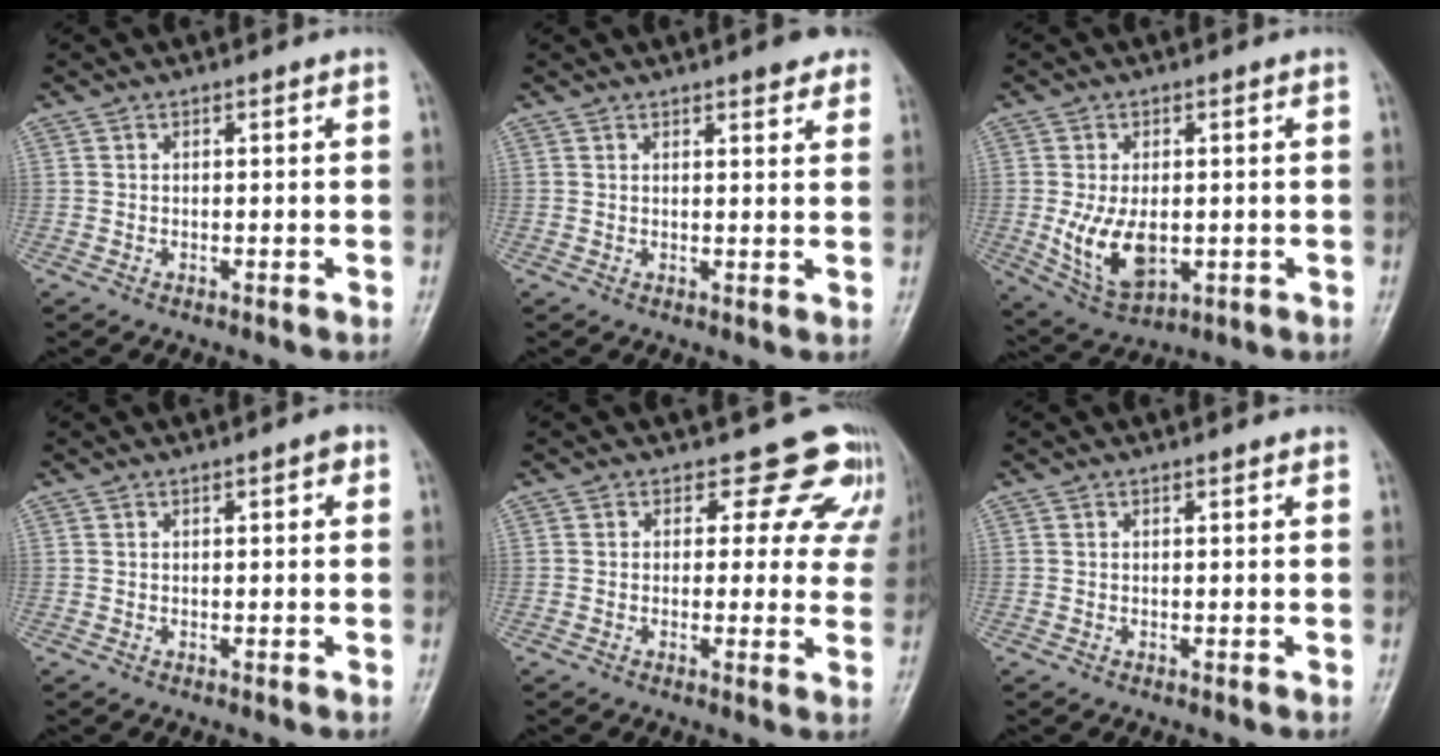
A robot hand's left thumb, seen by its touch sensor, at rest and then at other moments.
{"total": 4.4, "force": [3.3, 1.1, 2.7], "torque": [-0.018, -0.010, 0.036]}
{"total": 9.5, "force": [-0.8, 5.5, 7.7], "torque": [-0.134, -0.014, 0.002]}
{"total": 1.5, "force": [0.7, 0.5, 1.3], "torque": [-0.015, 0.000, 0.008]}
{"total": 9.1, "force": [7.5, 4.8, 1.5], "torque": [0.040, -0.039, 0.058]}
{"total": 0.7, "force": [0.6, 0.1, 0.3], "torque": [-0.005, -0.002, 0.008]}